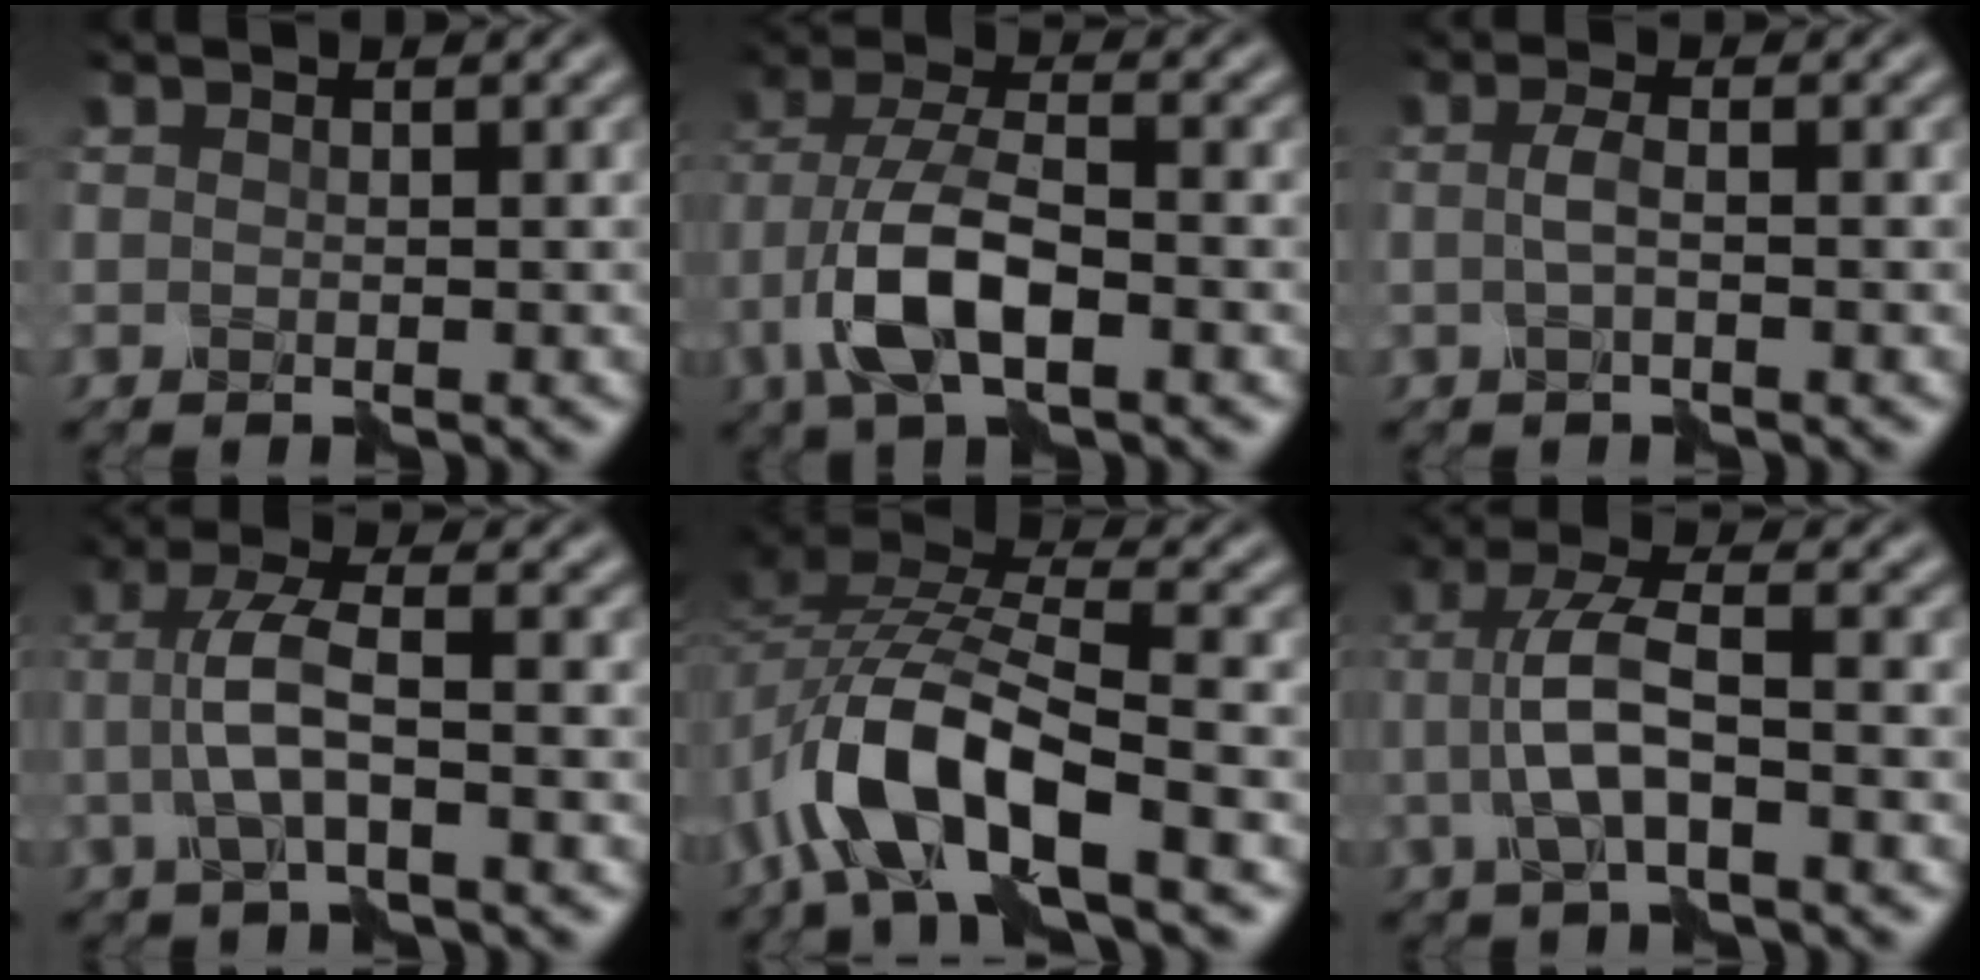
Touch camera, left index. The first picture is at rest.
{"total": 7.1, "force": [-2.7, 2.9, 6.0], "torque": [-0.128, 0.007, -0.057]}
{"total": 1.6, "force": [-0.3, 0.3, 1.5], "torque": [-0.036, 0.006, -0.007]}
{"total": 4.2, "force": [-0.4, 1.0, 4.1], "torque": [-0.090, 0.007, -0.012]}
{"total": 9.9, "force": [-4.5, 3.9, 7.9], "torque": [-0.166, 0.010, -0.092]}
{"total": 4.8, "force": [-0.7, 1.3, 4.6], "torque": [-0.100, 0.008, -0.017]}